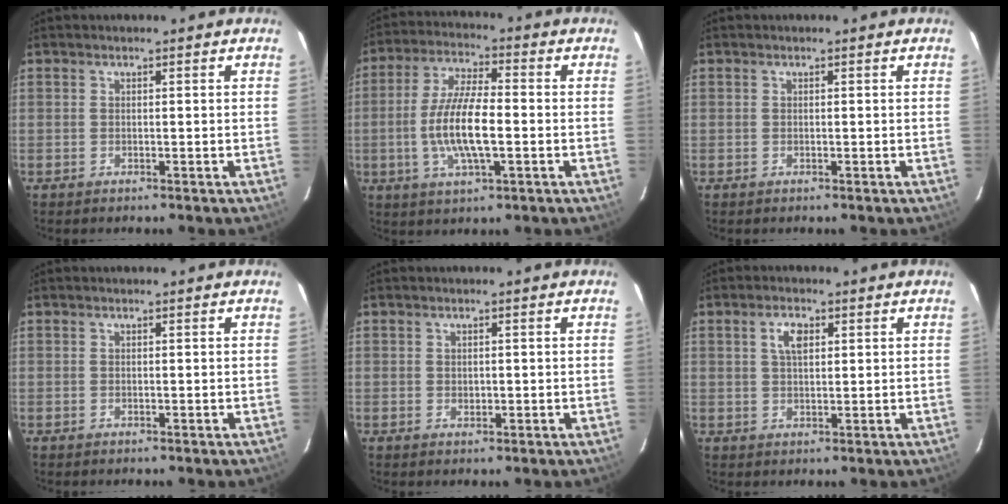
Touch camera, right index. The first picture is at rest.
{"total": 11.4, "force": [-2.1, 3.4, 10.7], "torque": [-0.213, -0.001, -0.039]}
{"total": 0.0}
{"total": 0.0}
{"total": 1.1, "force": [0.1, 1.1, 0.4], "torque": [-0.003, 0.000, 0.004]}
{"total": 3.8, "force": [1.5, 1.9, 3.0], "torque": [-0.055, 0.008, 0.028]}